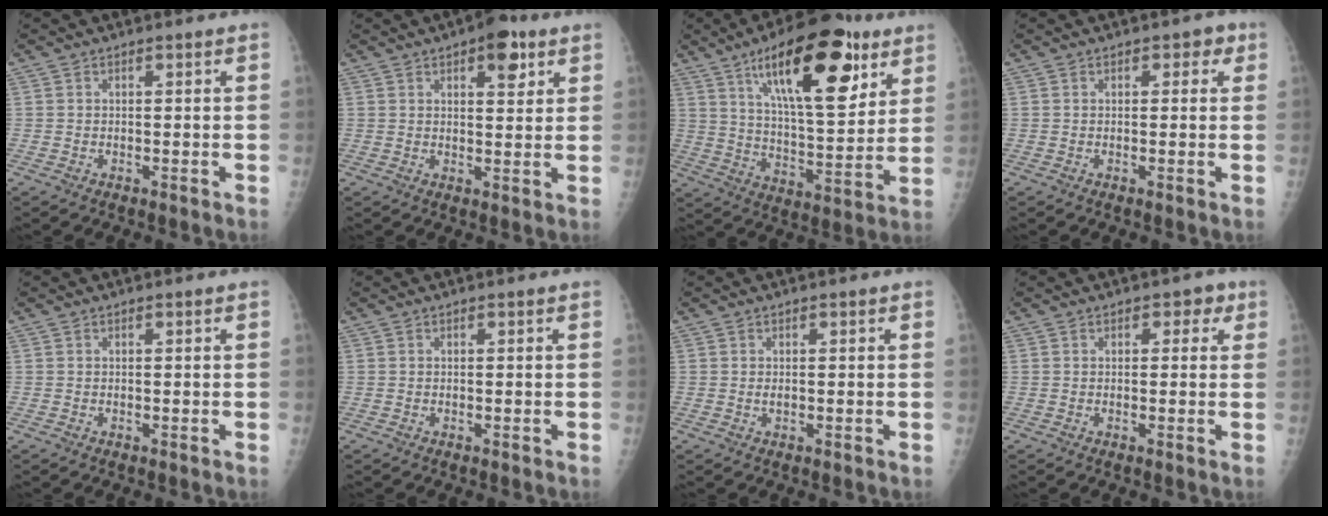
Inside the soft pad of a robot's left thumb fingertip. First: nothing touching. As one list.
[{"total": 6.8, "force": [3.6, 3.0, 4.9], "torque": [-0.045, -0.013, 0.043]}, {"total": 23.7, "force": [12.1, 8.8, 18.4], "torque": [-0.252, -0.043, 0.196]}, {"total": 2.7, "force": [1.1, 1.8, 1.7], "torque": [0.004, 0.002, 0.008]}, {"total": 0.0}, {"total": 0.0}, {"total": 0.6, "force": [0.0, 0.4, 0.5], "torque": [-0.006, -0.001, 0.002]}, {"total": 2.9, "force": [1.2, 2.1, 1.7], "torque": [0.007, 0.001, 0.008]}]